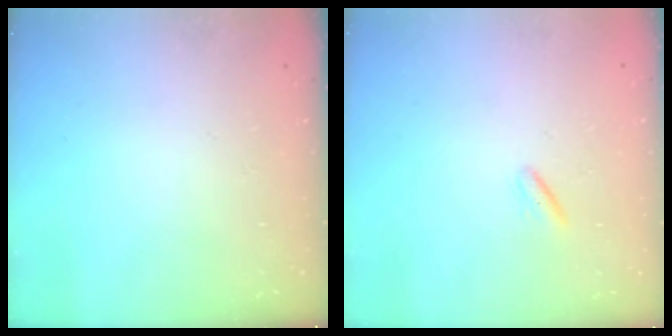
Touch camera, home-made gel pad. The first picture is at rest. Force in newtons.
{"total": 2.1, "press": 2.0, "slide": 0.8}